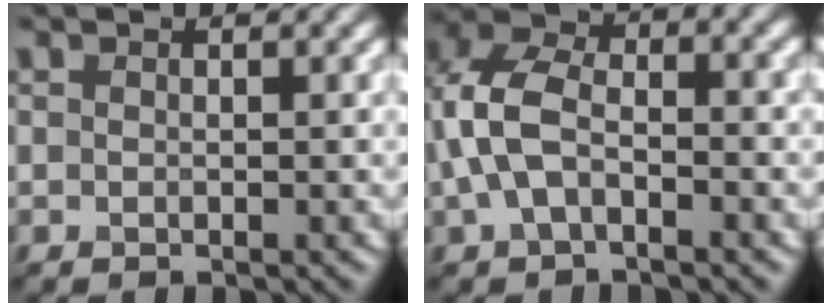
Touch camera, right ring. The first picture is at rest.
{"total": 6.3, "force": [-0.7, 3.8, 5.0], "torque": [-0.119, 0.018, -0.025]}